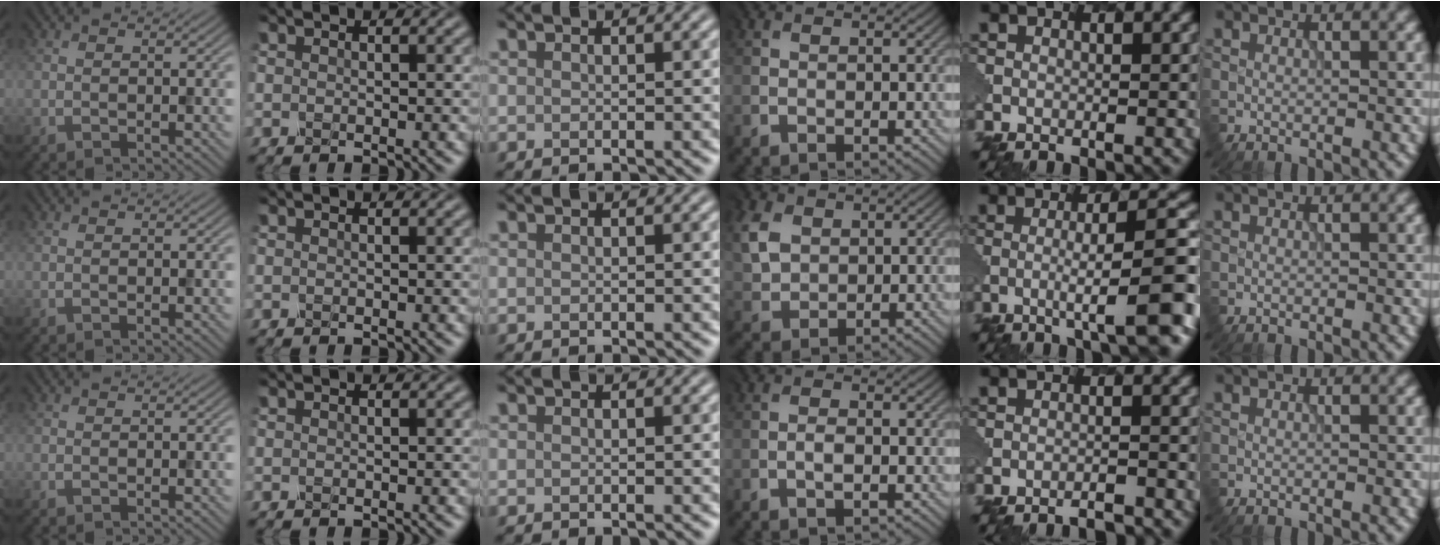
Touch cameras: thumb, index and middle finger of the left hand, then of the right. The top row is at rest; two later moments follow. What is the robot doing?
{"motion": "dispense", "object": "pipette"}